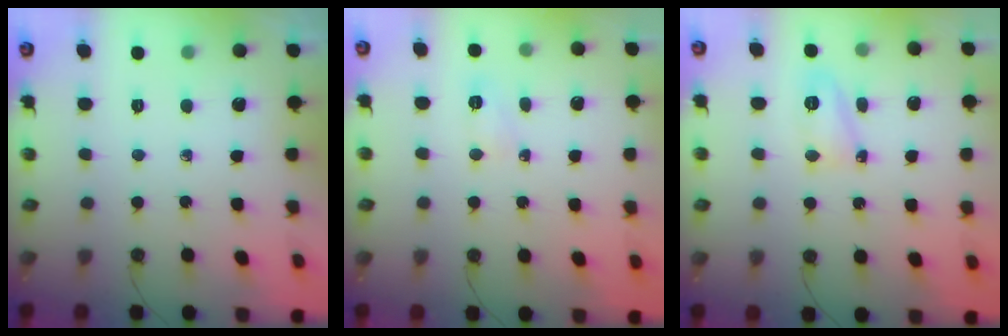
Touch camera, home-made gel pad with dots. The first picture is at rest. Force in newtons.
{"total": 3.6, "press": 3.5, "slide": 0.6}
{"total": 9.1, "press": 9.0, "slide": 1.2}